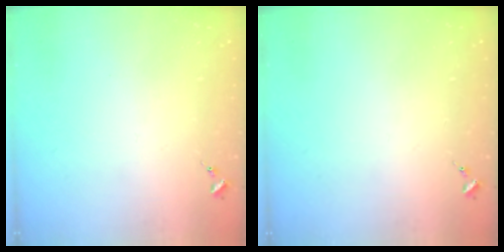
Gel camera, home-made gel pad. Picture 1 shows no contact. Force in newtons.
{"total": 0.0}